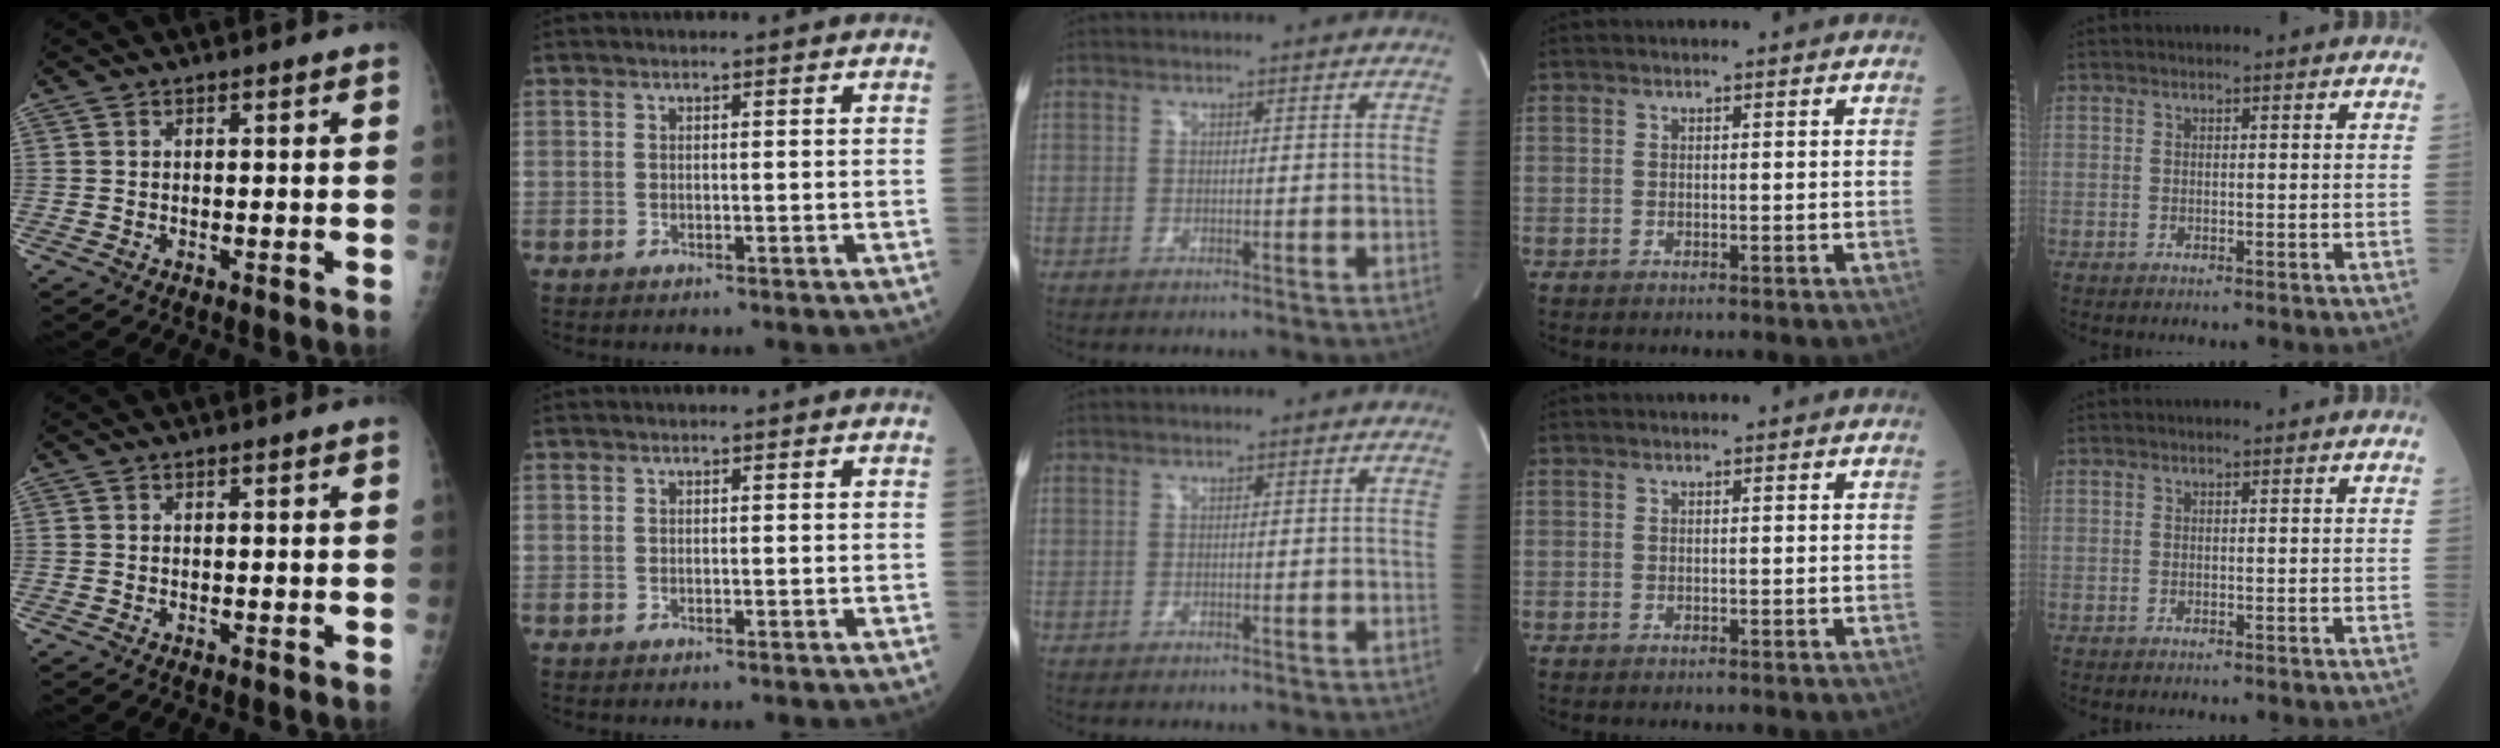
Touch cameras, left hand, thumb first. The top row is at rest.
{}